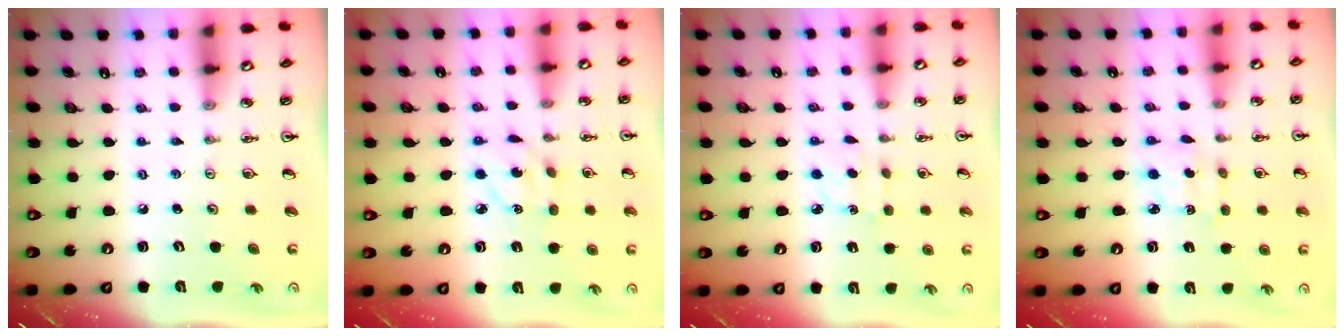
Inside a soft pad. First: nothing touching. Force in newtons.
{"total": 4.9, "press": 4.8, "slide": 0.5}
{"total": 4.5, "press": 4.5, "slide": 0.6}
{"total": 2.9, "press": 2.9, "slide": 0.6}